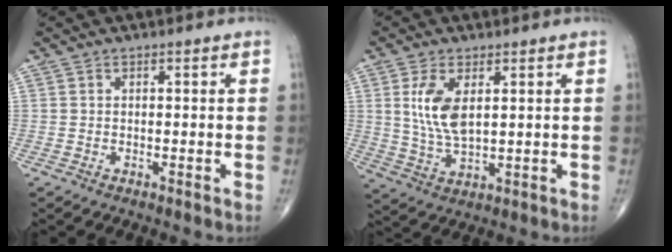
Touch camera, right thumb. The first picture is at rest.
{"total": 8.3, "force": [2.2, 3.8, 7.0], "torque": [-0.138, -0.014, 0.052]}